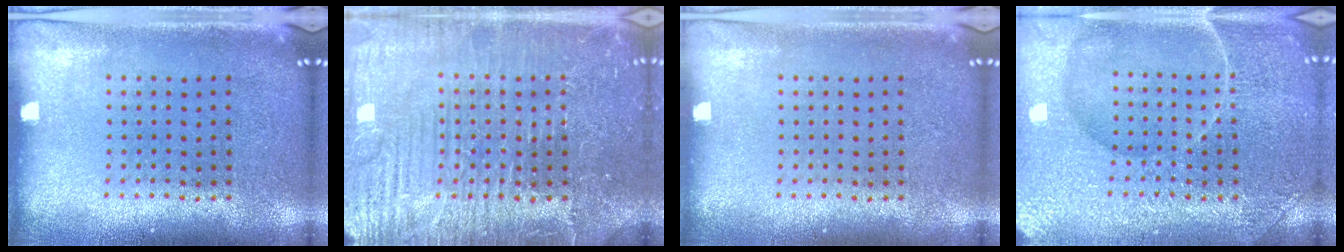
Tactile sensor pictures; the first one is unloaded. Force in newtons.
{"total": 4.5, "press": 4.5, "slide": 0.5}
{"total": 0.0}
{"total": 4.4, "press": 4.4, "slide": 0.4}